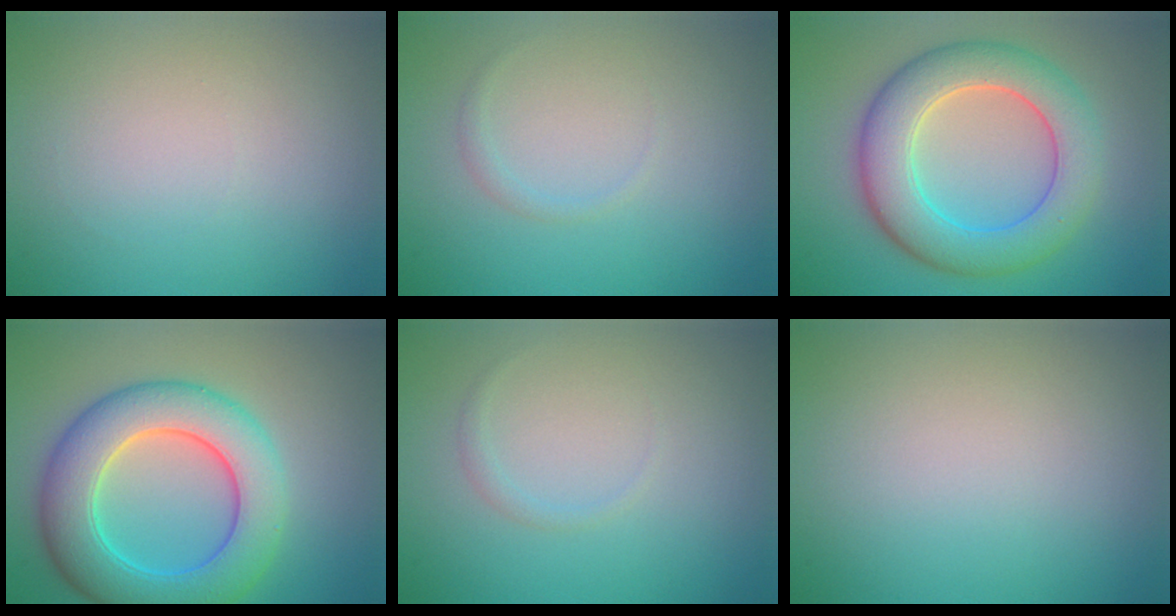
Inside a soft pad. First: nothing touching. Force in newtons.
{"total": 0.7, "press": 0.7, "slide": 0.1}
{"total": 7.9, "press": 7.8, "slide": 0.3}
{"total": 8.9, "press": 8.8, "slide": 0.3}
{"total": 0.7, "press": 0.7, "slide": 0.1}
{"total": 0.0}